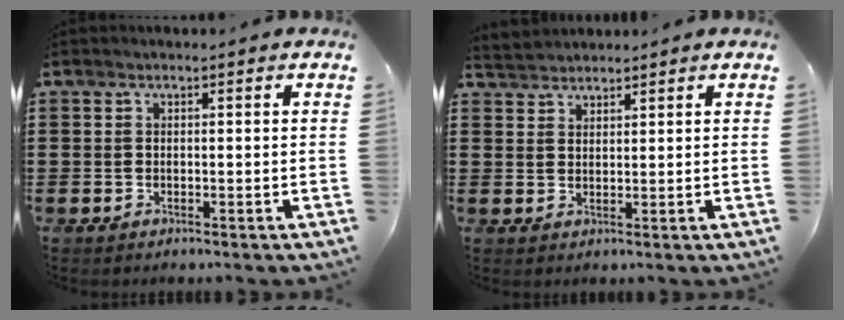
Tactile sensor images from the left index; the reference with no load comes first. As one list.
[{"total": 2.4, "force": [2.3, 0.4, -0.3], "torque": [-0.002, 0.000, 0.047]}]